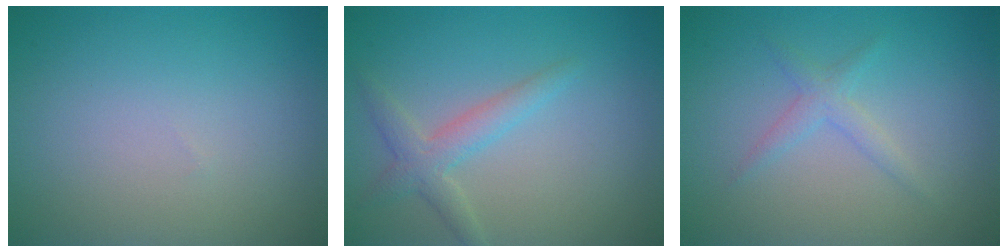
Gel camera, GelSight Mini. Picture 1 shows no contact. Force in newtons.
{"total": 2.6, "press": 2.6, "slide": 0.1}
{"total": 1.6, "press": 1.6, "slide": 0.1}